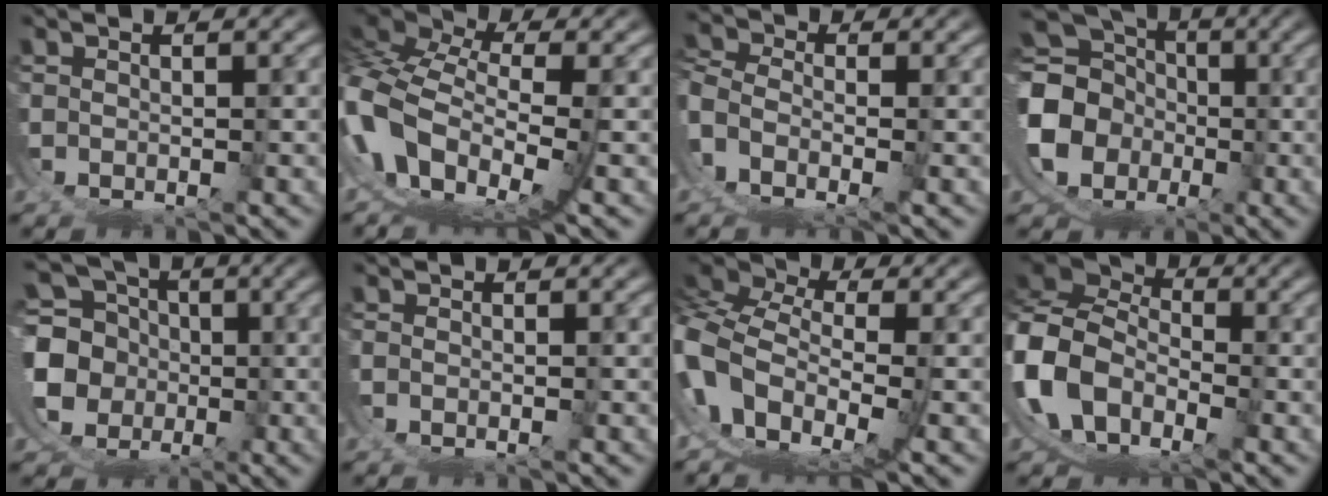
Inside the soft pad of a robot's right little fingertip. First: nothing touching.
{"total": 6.4, "force": [0.3, 3.7, 5.2], "torque": [-0.132, -0.016, 0.009]}
{"total": 3.7, "force": [-1.1, 2.8, 2.2], "torque": [-0.072, -0.026, -0.010]}
{"total": 12.9, "force": [0.9, 11.9, 4.9], "torque": [-0.128, -0.032, 0.008]}
{"total": 14.9, "force": [1.0, 14.2, 4.4], "torque": [-0.132, -0.055, 0.012]}
{"total": 0.7, "force": [-0.4, 0.2, 0.5], "torque": [-0.009, -0.007, -0.004]}
{"total": 7.7, "force": [1.1, 5.2, 5.5], "torque": [-0.136, -0.017, 0.018]}
{"total": 13.8, "force": [0.5, 12.1, 6.7], "torque": [-0.204, -0.033, 0.000]}